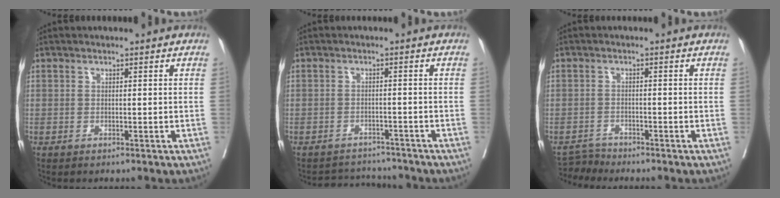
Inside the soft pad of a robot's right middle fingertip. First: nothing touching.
{"total": 5.2, "force": [-5.1, 0.8, -0.5], "torque": [0.008, 0.009, -0.074]}
{"total": 2.2, "force": [-2.0, -0.1, -0.9], "torque": [0.020, -0.011, -0.034]}